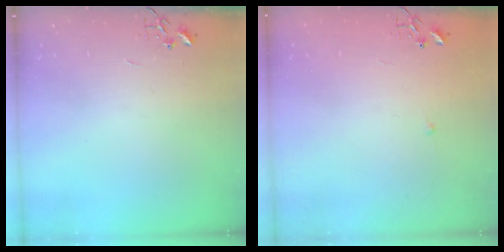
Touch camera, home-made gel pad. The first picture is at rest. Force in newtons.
{"total": 2.3, "press": 2.3, "slide": 0.3}